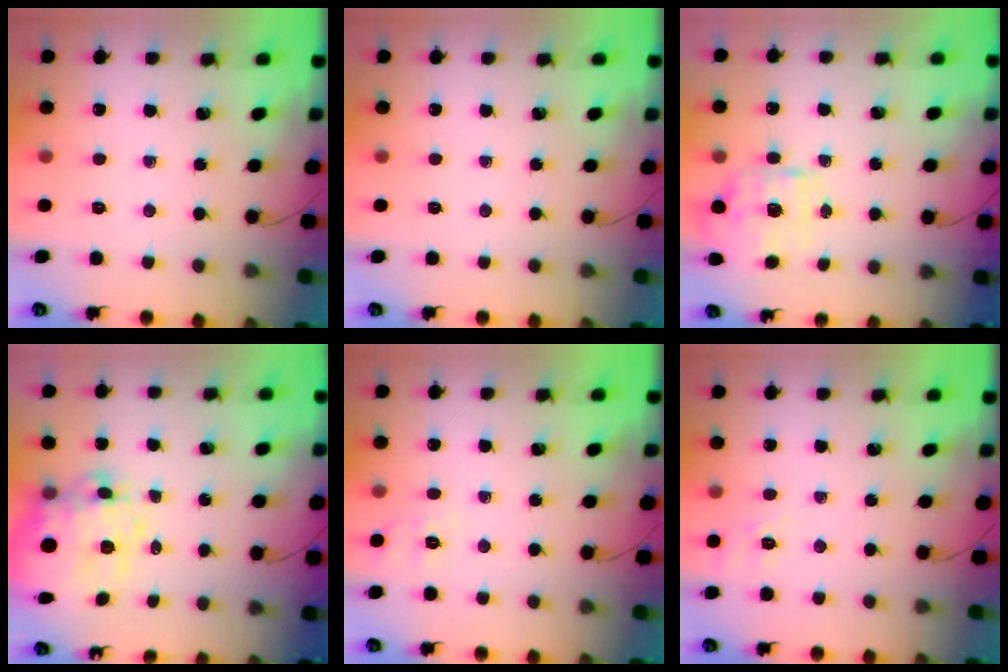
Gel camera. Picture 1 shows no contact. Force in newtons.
{"total": 0.0}
{"total": 1.9, "press": 1.6, "slide": 1.0}
{"total": 13.6, "press": 13.2, "slide": 3.1}
{"total": 1.6, "press": 0.0, "slide": 1.6}
{"total": 1.6, "press": 0.4, "slide": 1.5}